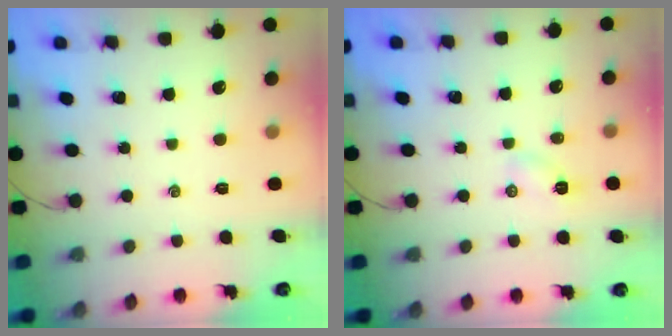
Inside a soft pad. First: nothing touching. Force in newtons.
{"total": 2.9, "press": 2.7, "slide": 1.0}